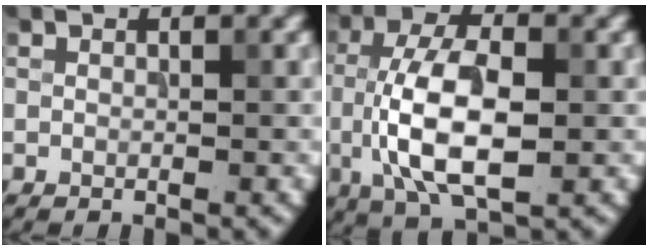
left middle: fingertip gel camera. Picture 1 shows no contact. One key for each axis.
{"total": 8.9, "fx": -1.0, "fy": 4.0, "fz": 7.8, "tx": -0.157, "ty": 0.004, "tz": -0.020}